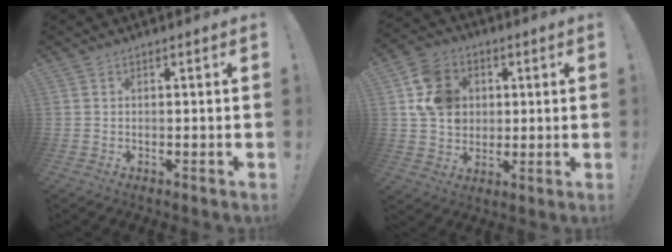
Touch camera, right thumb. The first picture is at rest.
{"total": 13.7, "force": [3.5, 11.5, 6.6], "torque": [-0.106, 0.000, 0.076]}